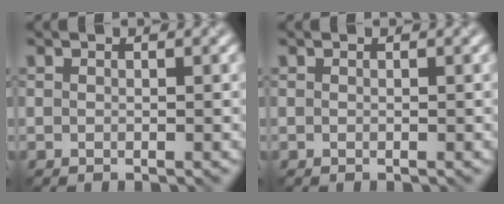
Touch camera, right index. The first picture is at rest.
{"total": 0.0}